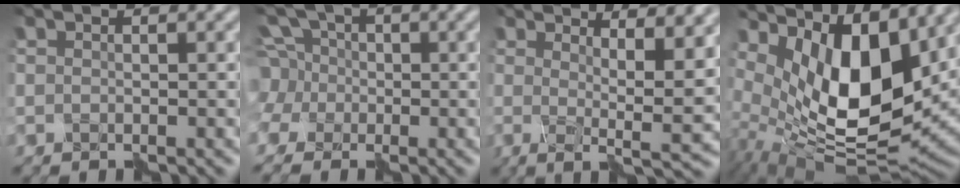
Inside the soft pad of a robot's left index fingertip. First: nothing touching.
{"total": 7.6, "force": [-1.5, 6.9, 2.9], "torque": [-0.084, 0.016, -0.063]}
{"total": 7.7, "force": [3.5, 1.7, 6.6], "torque": [-0.071, -0.002, 0.049]}
{"total": 11.3, "force": [3.0, 5.7, 9.3], "torque": [-0.168, -0.025, 0.066]}